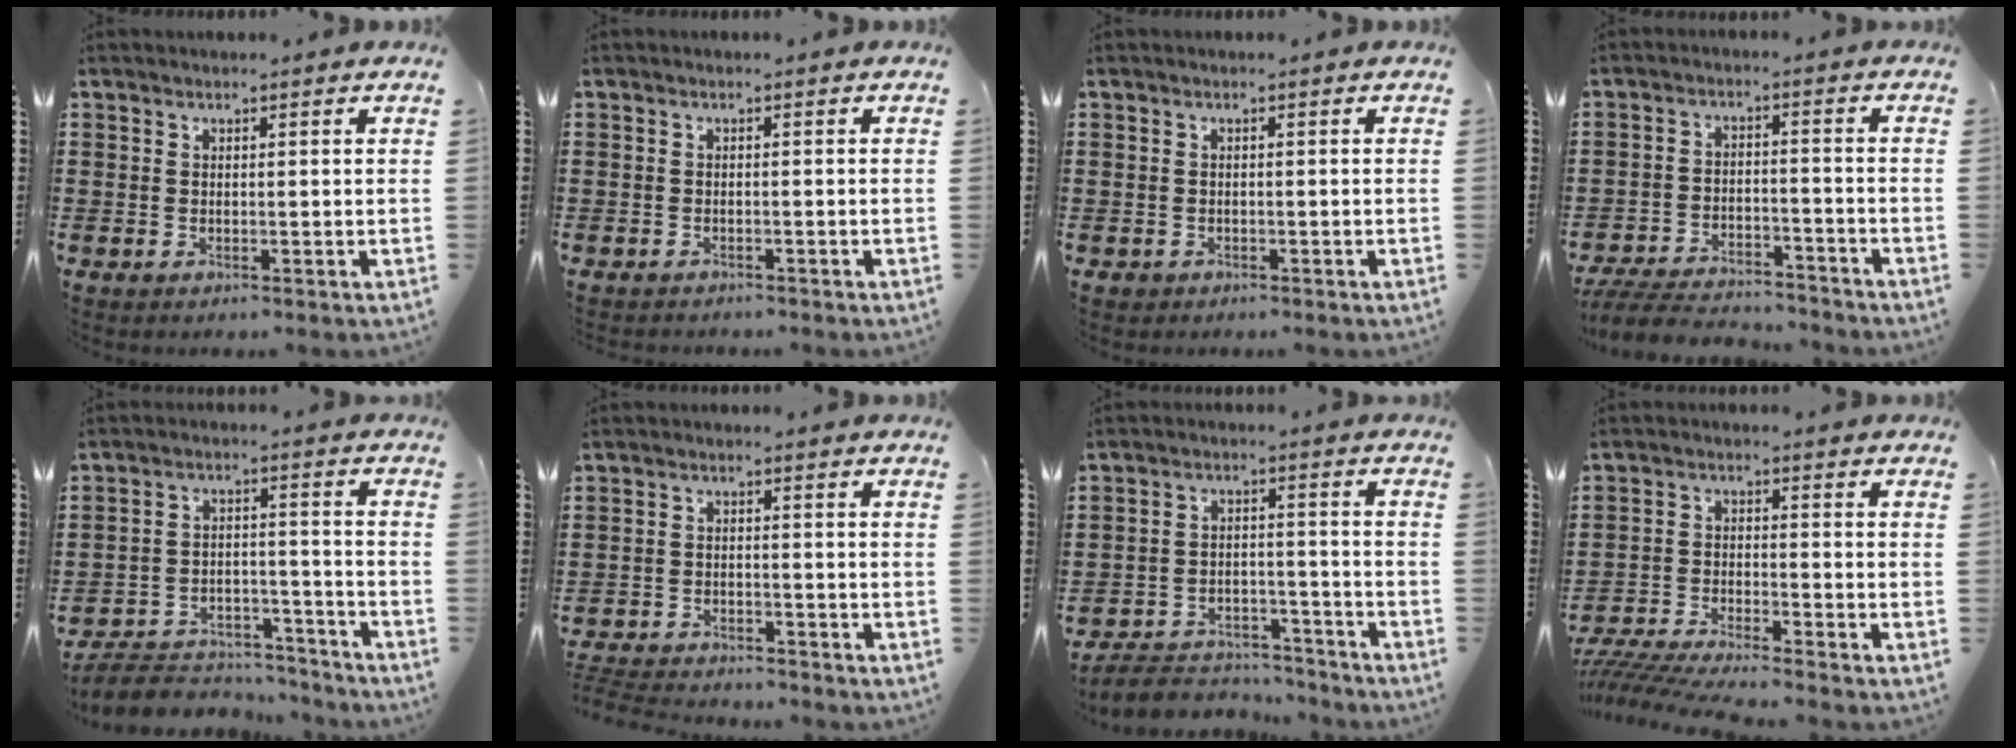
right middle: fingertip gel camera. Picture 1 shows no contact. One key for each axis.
{"total": 0.8, "fx": -0.8, "fy": 0.2, "fz": -0.1, "tx": 0.000, "ty": 0.004, "tz": -0.018}
{"total": 0.8, "fx": -0.5, "fy": 0.6, "fz": 0.0, "tx": -0.001, "ty": 0.005, "tz": -0.013}
{"total": 6.2, "fx": -6.0, "fy": 1.0, "fz": 1.3, "tx": -0.034, "ty": 0.009, "tz": -0.121}
{"total": 7.0, "fx": -6.7, "fy": 1.5, "fz": 1.3, "tx": -0.026, "ty": 0.017, "tz": -0.135}
{"total": 3.6, "fx": -3.6, "fy": 0.4, "fz": 0.2, "tx": -0.013, "ty": 0.000, "tz": -0.080}
{"total": 5.6, "fx": -5.4, "fy": 1.2, "fz": 0.6, "tx": -0.016, "ty": 0.013, "tz": -0.111}
{"total": 5.7, "fx": -5.5, "fy": 0.0, "fz": 1.3, "tx": -0.040, "ty": -0.010, "tz": -0.115}